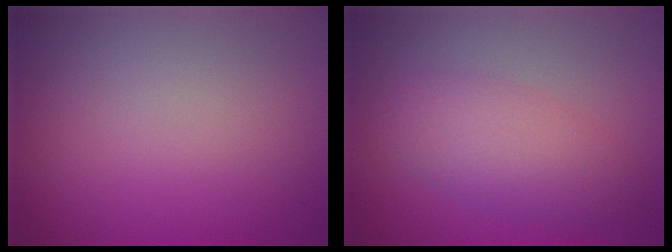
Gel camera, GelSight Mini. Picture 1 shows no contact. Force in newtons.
{"total": 4.4, "press": 4.4, "slide": 0.1}